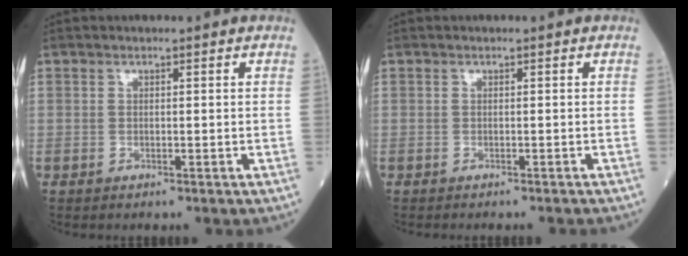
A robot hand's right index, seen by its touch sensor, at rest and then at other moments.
{"total": 3.4, "force": [-3.1, 0.1, 1.2], "torque": [-0.014, -0.006, -0.039]}